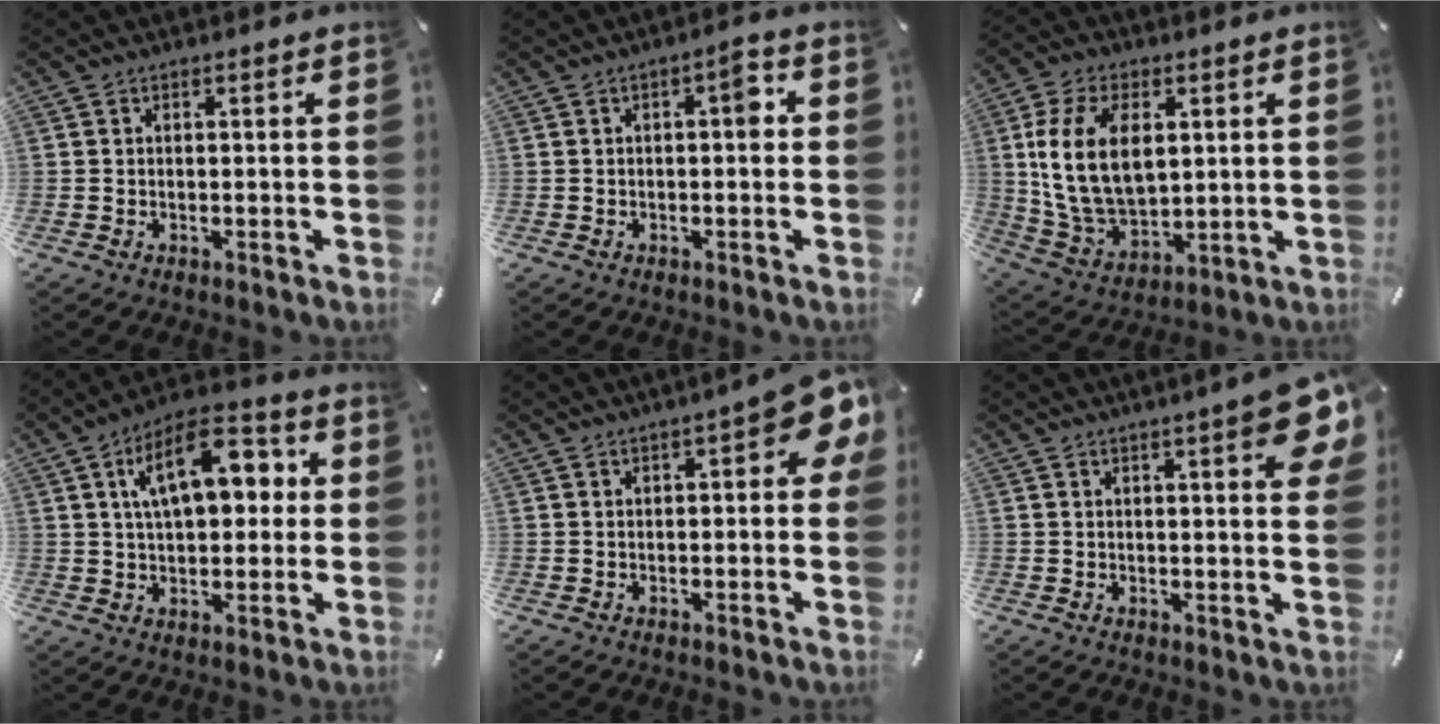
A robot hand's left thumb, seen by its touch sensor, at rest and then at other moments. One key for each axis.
{"total": 4.6, "fx": 0.2, "fy": 1.8, "fz": 4.2, "tx": -0.051, "ty": 0.005, "tz": -0.007}
{"total": 16.4, "fx": 3.9, "fy": 10.7, "fz": 11.8, "tx": -0.265, "ty": -0.004, "tz": 0.068}
{"total": 15.0, "fx": 4.8, "fy": 8.3, "fz": 11.6, "tx": -0.179, "ty": 0.003, "tz": 0.082}
{"total": 9.0, "fx": 3.2, "fy": 3.2, "fz": 7.7, "tx": -0.097, "ty": -0.013, "tz": 0.050}
{"total": 8.6, "fx": 4.2, "fy": 2.0, "fz": 7.3, "tx": -0.103, "ty": -0.018, "tz": 0.067}